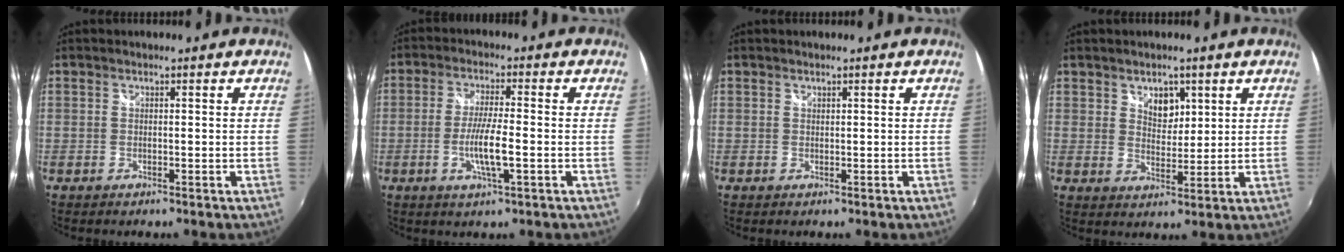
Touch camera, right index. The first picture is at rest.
{"total": 6.8, "force": [-1.9, 0.7, 6.5], "torque": [-0.126, -0.008, -0.035]}
{"total": 0.0}
{"total": 4.7, "force": [2.5, 3.1, 2.5], "torque": [-0.031, 0.001, 0.043]}